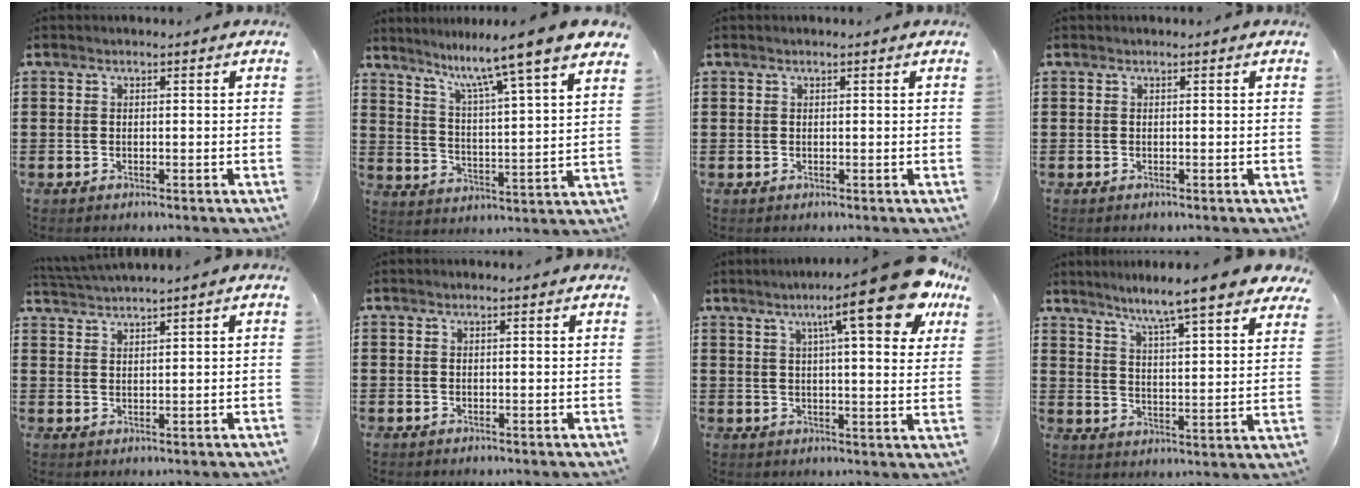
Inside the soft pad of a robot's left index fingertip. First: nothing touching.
{"total": 7.5, "force": [6.4, -1.5, 3.6], "torque": [-0.088, -0.059, 0.094]}
{"total": 0.0}
{"total": 0.0}
{"total": 2.1, "force": [2.0, -0.5, 0.1], "torque": [-0.008, -0.001, 0.039]}
{"total": 0.0}
{"total": 13.6, "force": [8.2, 1.9, 10.7], "torque": [-0.163, -0.026, 0.123]}
{"total": 6.8, "force": [6.0, -0.9, 3.1], "torque": [-0.078, -0.045, 0.092]}